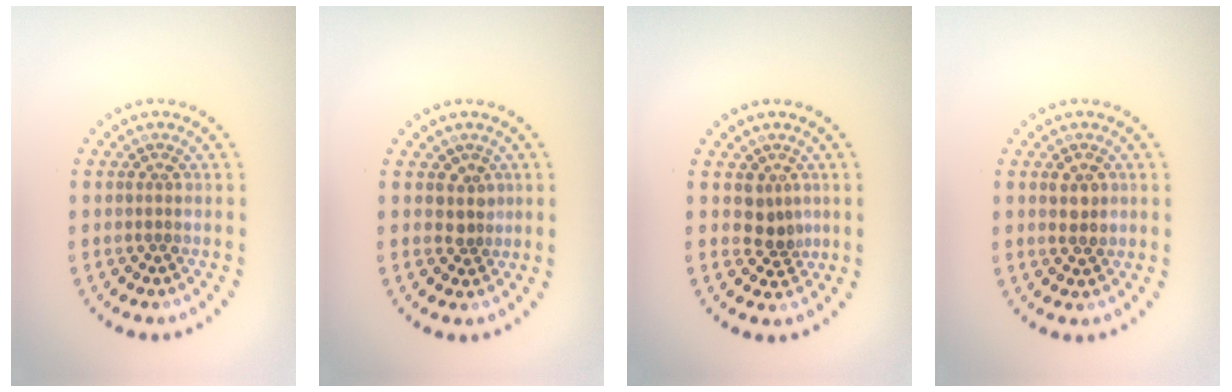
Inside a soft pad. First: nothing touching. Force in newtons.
{"total": 1.5, "press": 1.2, "slide": 1.0}
{"total": 2.2, "press": 1.7, "slide": 1.4}
{"total": 1.7, "press": 1.7, "slide": 0.3}